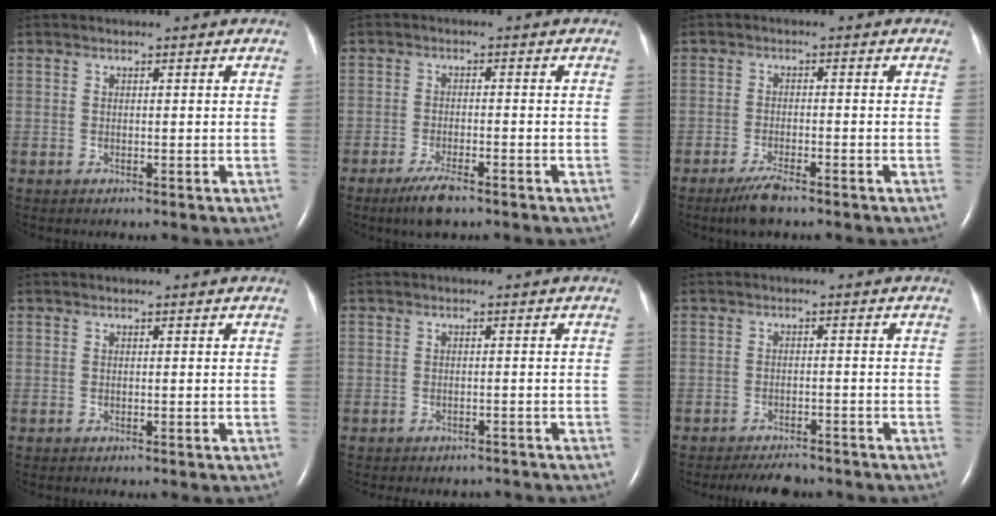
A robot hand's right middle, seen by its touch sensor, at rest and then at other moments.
{"total": 4.6, "force": [-3.3, 0.8, 3.1], "torque": [-0.071, -0.009, -0.057]}
{"total": 3.8, "force": [-2.9, 0.5, 2.4], "torque": [-0.059, -0.008, -0.055]}
{"total": 0.0}
{"total": 3.5, "force": [-3.0, 1.5, 0.6], "torque": [-0.010, 0.002, -0.036]}
{"total": 5.0, "force": [-4.5, 1.5, 1.6], "torque": [-0.024, -0.008, -0.068]}